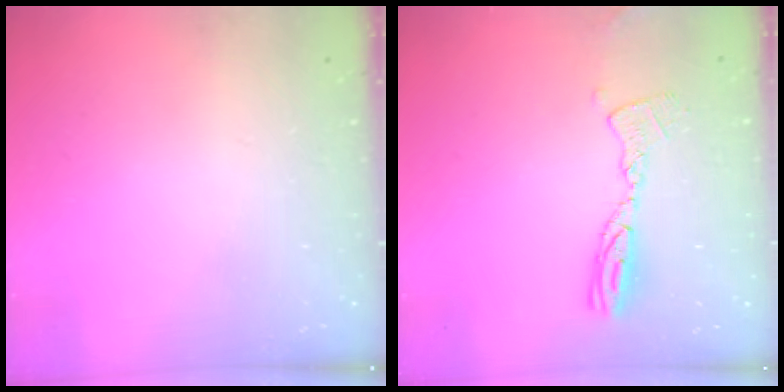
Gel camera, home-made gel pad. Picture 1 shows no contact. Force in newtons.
{"total": 9.7, "press": 9.6, "slide": 0.9}